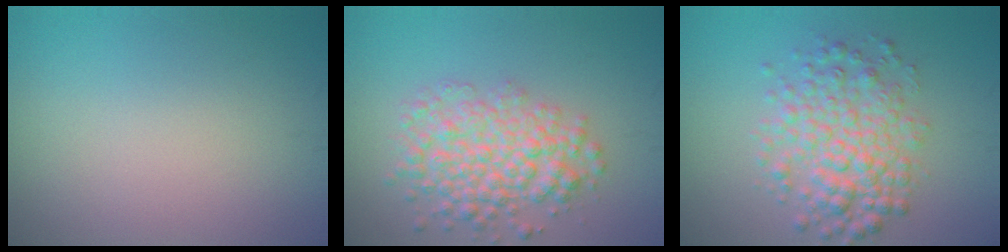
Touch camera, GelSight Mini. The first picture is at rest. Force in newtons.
{"total": 5.1, "press": 5.1, "slide": 0.2}
{"total": 5.1, "press": 5.1, "slide": 0.1}